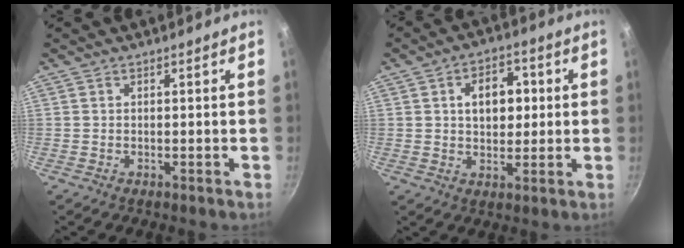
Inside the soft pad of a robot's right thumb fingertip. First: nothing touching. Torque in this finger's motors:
{"motor_torque": [-0.43, 0.66, 0.20, -0.01, 0.05]}